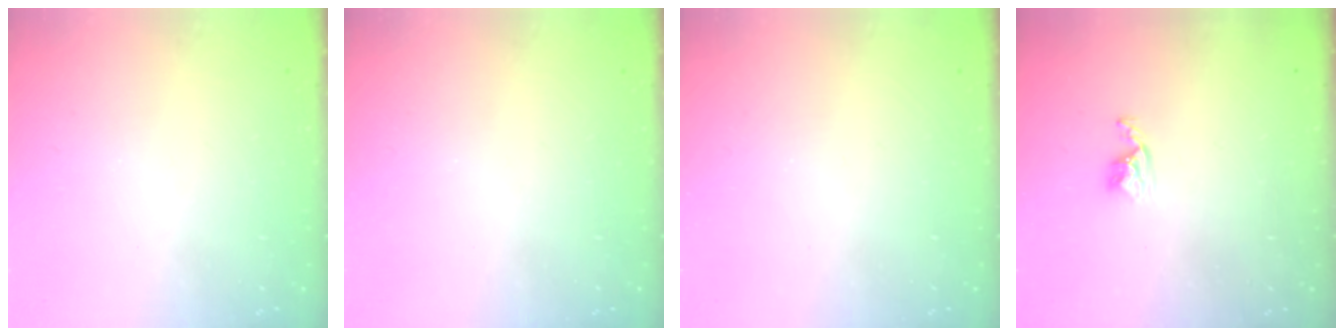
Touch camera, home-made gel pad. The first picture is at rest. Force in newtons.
{"total": 0.0}
{"total": 0.0}
{"total": 3.7, "press": 3.6, "slide": 0.6}